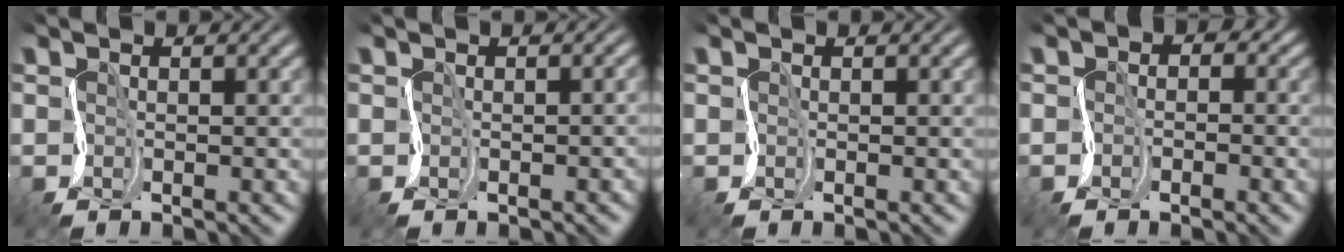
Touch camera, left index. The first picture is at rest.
{"total": 1.5, "force": [-0.5, 0.9, 1.2], "torque": [-0.003, 0.006, -0.005]}
{"total": 0.0}
{"total": 2.0, "force": [-0.4, 1.6, 1.2], "torque": [-0.004, 0.001, -0.013]}